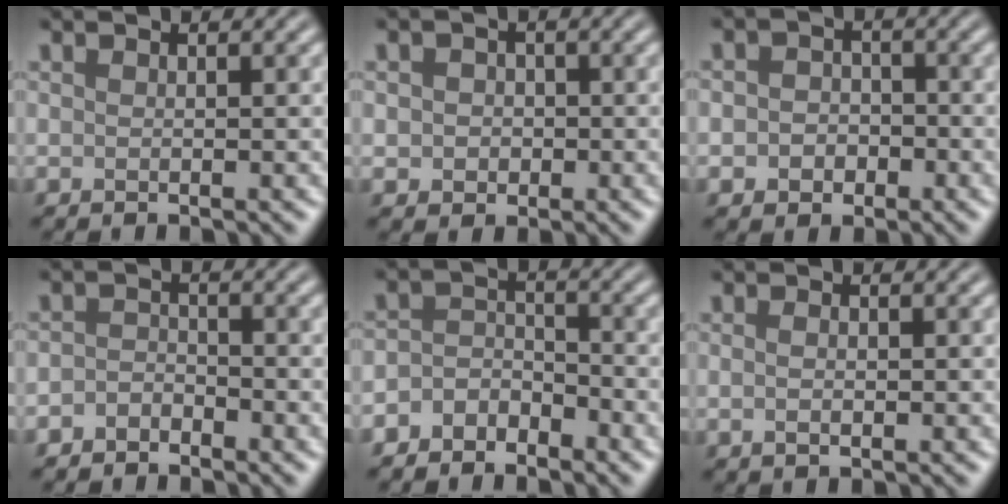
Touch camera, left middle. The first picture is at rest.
{"total": 2.1, "force": [0.0, 1.9, 0.9], "torque": [-0.004, 0.000, -0.005]}
{"total": 2.7, "force": [-0.7, 2.3, 1.3], "torque": [0.001, -0.003, -0.024]}
{"total": 1.6, "force": [-1.3, 0.9, 0.3], "torque": [-0.005, 0.006, -0.029]}
{"total": 2.8, "force": [-2.2, 1.6, 0.7], "torque": [-0.010, 0.008, -0.048]}
{"total": 1.0, "force": [0.0, 0.5, 0.9], "torque": [-0.017, -0.004, 0.000]}